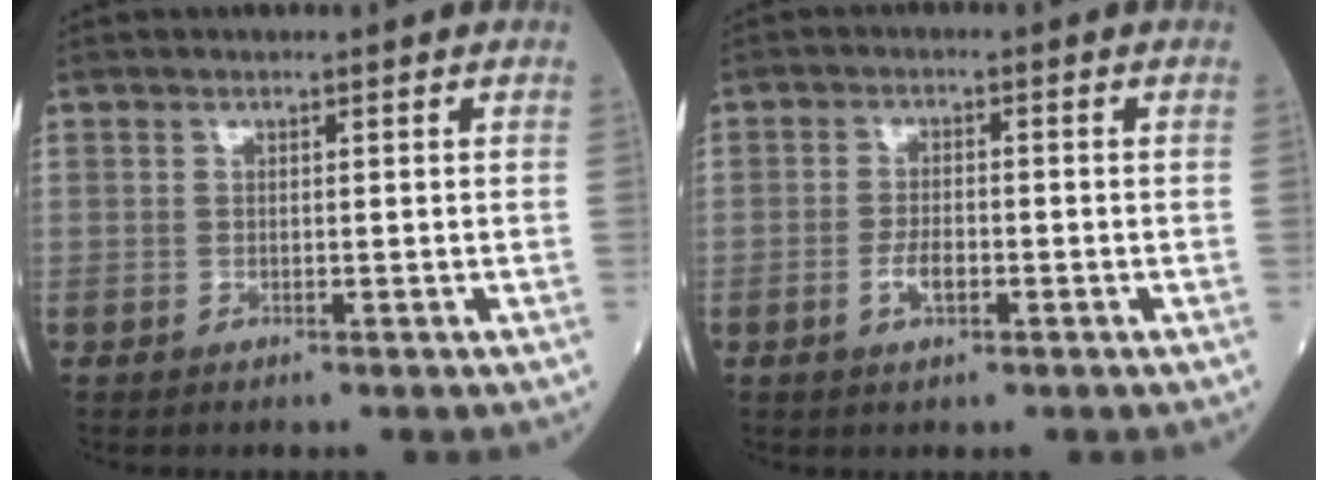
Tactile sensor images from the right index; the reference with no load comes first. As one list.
[{"total": 3.2, "force": [-1.2, 1.3, 2.7], "torque": [-0.051, 0.003, -0.021]}]